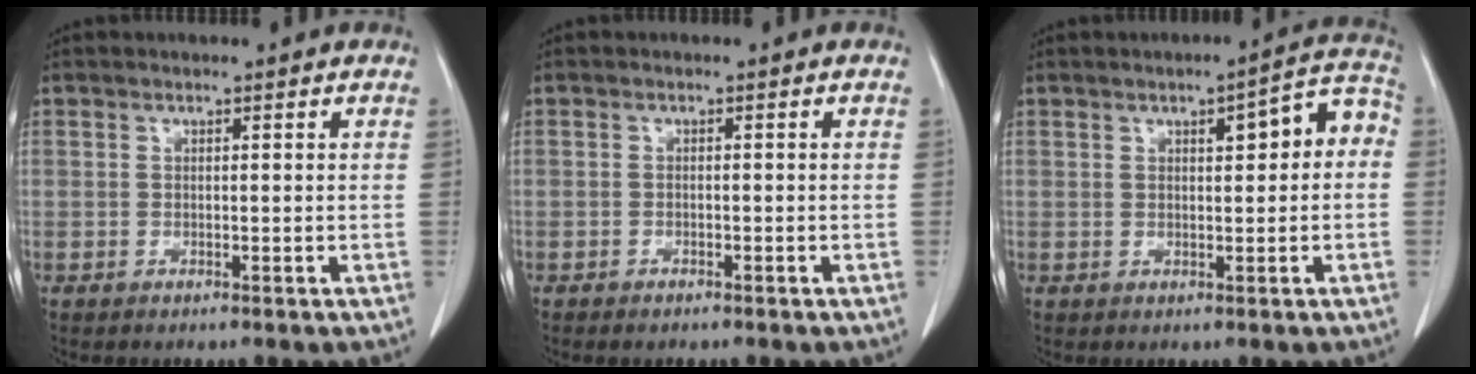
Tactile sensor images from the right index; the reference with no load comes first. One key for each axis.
{"total": 1.7, "fx": -1.3, "fy": 0.9, "fz": 0.7, "tx": -0.015, "ty": 0.000, "tz": -0.015}
{"total": 7.1, "fx": 1.2, "fy": 2.4, "fz": 6.6, "tx": -0.082, "ty": 0.034, "tz": 0.014}